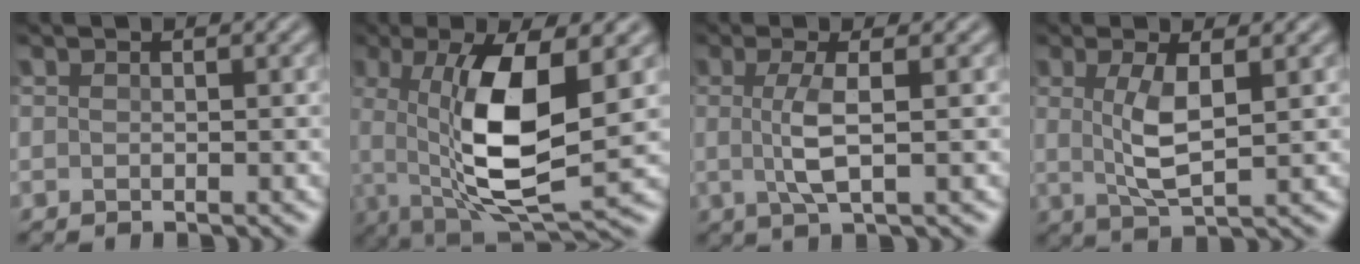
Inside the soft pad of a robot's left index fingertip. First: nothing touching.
{"total": 10.1, "force": [0.2, 3.4, 9.5], "torque": [-0.188, -0.007, 0.005]}
{"total": 3.1, "force": [0.0, 0.3, 3.1], "torque": [-0.068, 0.001, 0.001]}
{"total": 3.6, "force": [0.5, 0.6, 3.6], "torque": [-0.080, -0.001, 0.013]}